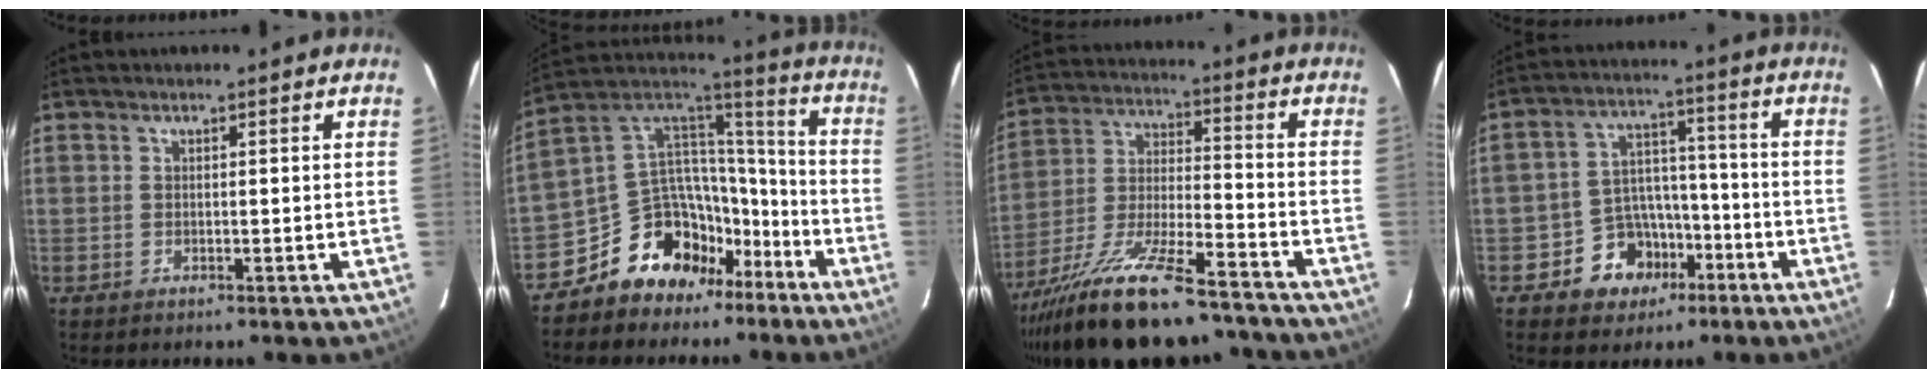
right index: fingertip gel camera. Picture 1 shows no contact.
{"total": 15.6, "force": [-10.7, 10.2, 4.9], "torque": [-0.096, 0.068, -0.173]}
{"total": 22.2, "force": [-17.4, 5.8, 12.6], "torque": [-0.242, -0.033, -0.276]}
{"total": 9.5, "force": [-5.1, 7.5, 2.8], "torque": [-0.063, 0.037, -0.069]}